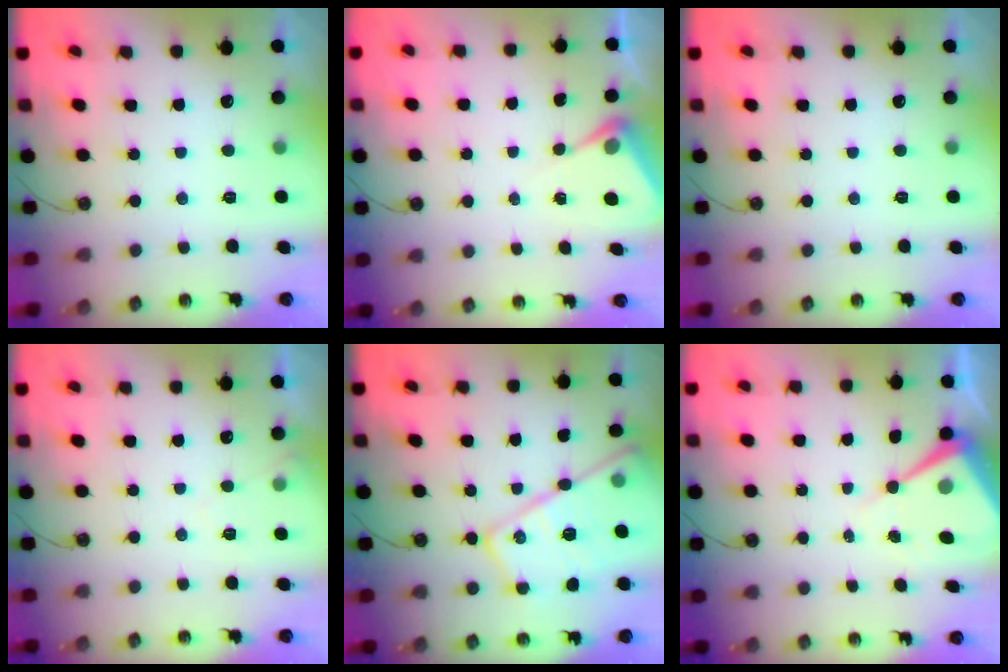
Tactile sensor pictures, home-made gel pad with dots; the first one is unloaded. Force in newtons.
{"total": 5.6, "press": 5.6, "slide": 0.4}
{"total": 0.0}
{"total": 4.6, "press": 4.5, "slide": 0.6}
{"total": 19.7, "press": 19.7, "slide": 1.0}
{"total": 9.4, "press": 9.4, "slide": 0.7}